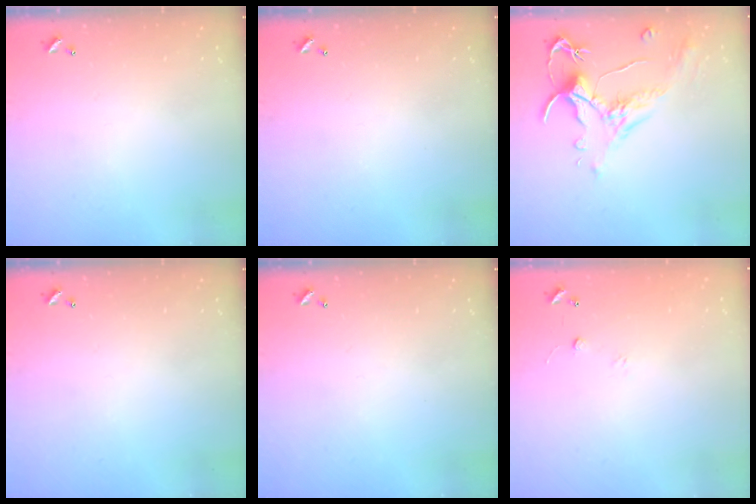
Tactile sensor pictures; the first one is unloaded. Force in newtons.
{"total": 0.0}
{"total": 1.5, "press": 1.0, "slide": 1.1}
{"total": 0.0}
{"total": 0.0}
{"total": 6.6, "press": 6.6, "slide": 0.6}